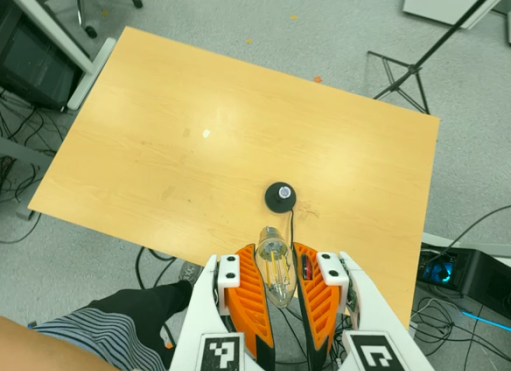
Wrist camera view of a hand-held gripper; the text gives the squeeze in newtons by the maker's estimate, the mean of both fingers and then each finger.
{"total": 21.4, "left": 26.1, "right": 16.8}